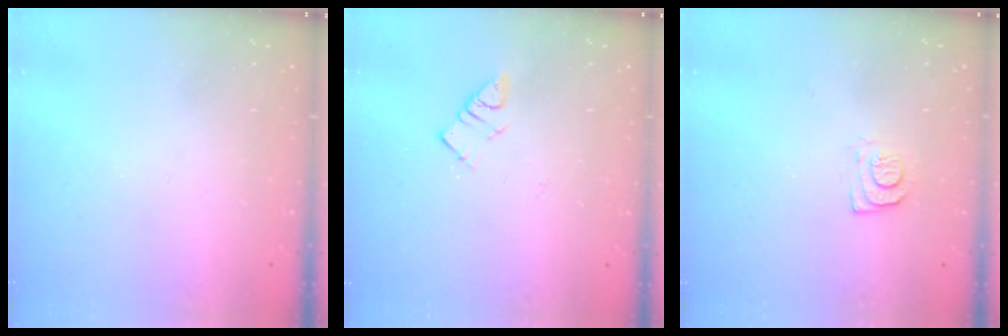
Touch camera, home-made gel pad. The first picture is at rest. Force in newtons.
{"total": 4.6, "press": 4.6, "slide": 0.2}
{"total": 6.8, "press": 6.7, "slide": 0.7}